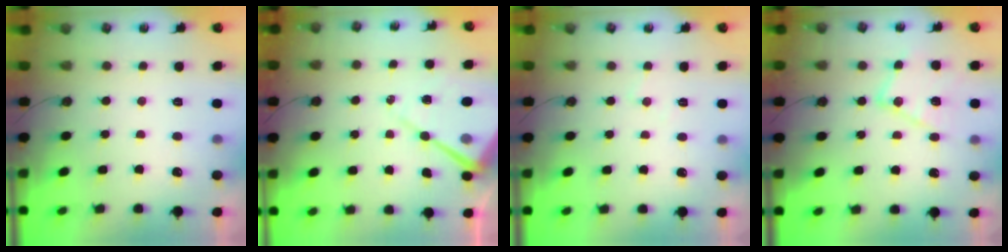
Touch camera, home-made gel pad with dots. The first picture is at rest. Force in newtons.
{"total": 12.4, "press": 12.3, "slide": 1.3}
{"total": 5.0, "press": 4.9, "slide": 0.7}
{"total": 14.1, "press": 14.1, "slide": 1.1}